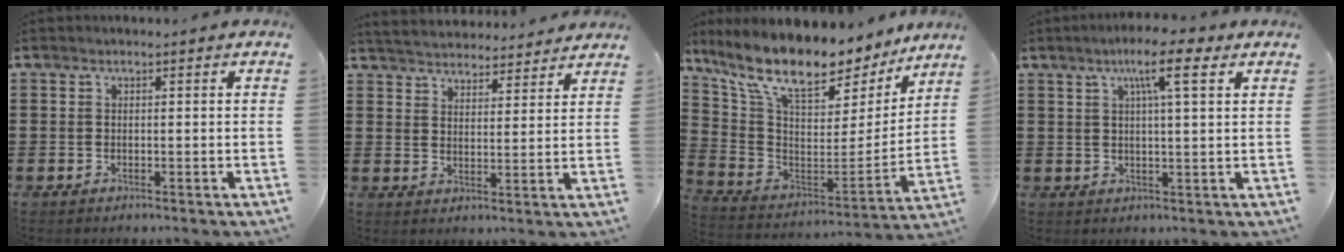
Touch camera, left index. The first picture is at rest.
{"total": 4.3, "force": [4.2, 0.4, 0.1], "torque": [-0.021, -0.024, 0.074]}
{"total": 12.1, "force": [9.7, 3.2, 6.5], "torque": [-0.165, -0.071, 0.167]}
{"total": 7.5, "force": [4.0, 1.0, 6.3], "torque": [-0.109, -0.002, 0.060]}